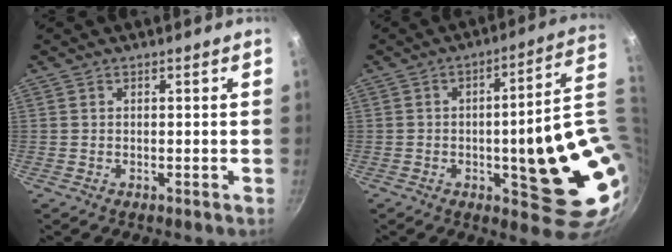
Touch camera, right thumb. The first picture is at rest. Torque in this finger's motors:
{"motor_torque": [2.78, 2.23, 1.97, -0.79, 0.40]}